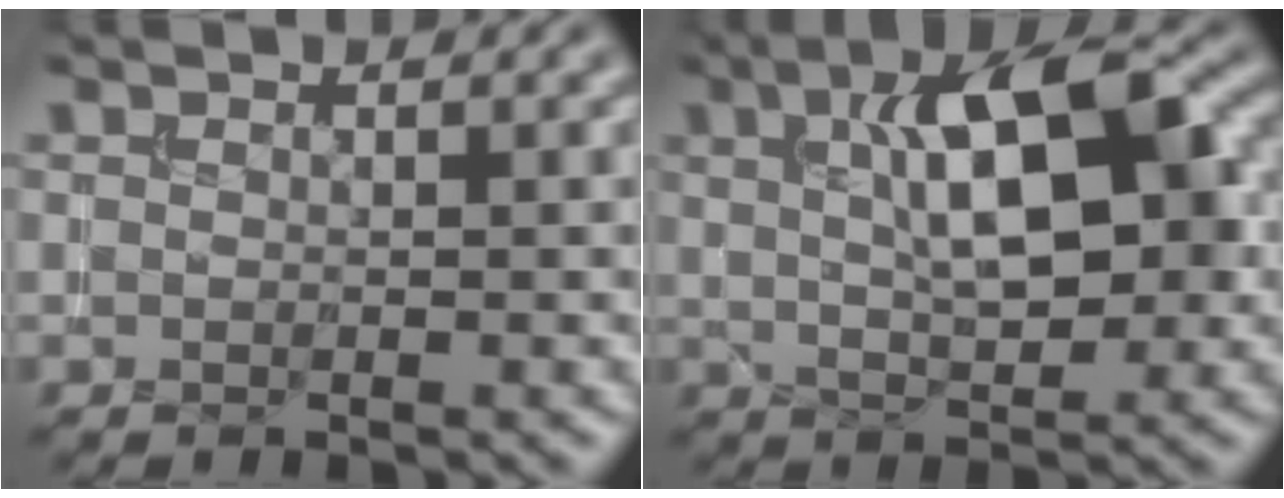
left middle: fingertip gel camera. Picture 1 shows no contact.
{"total": 10.0, "force": [2.3, 4.1, 8.9], "torque": [-0.130, 0.014, 0.035]}